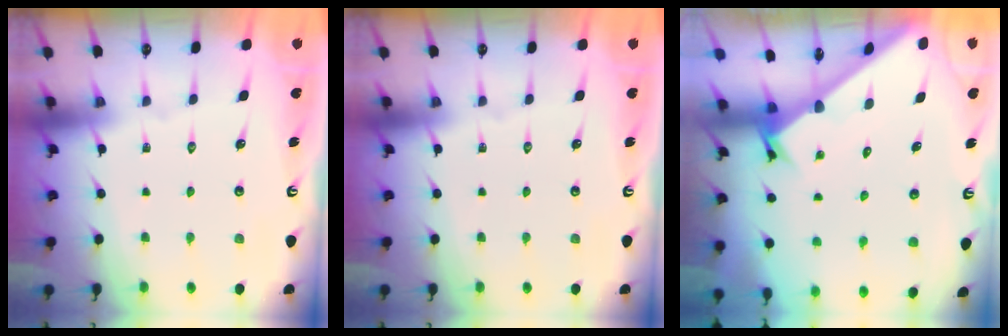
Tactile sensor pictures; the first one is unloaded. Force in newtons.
{"total": 0.0}
{"total": 2.6, "press": 2.6, "slide": 0.3}